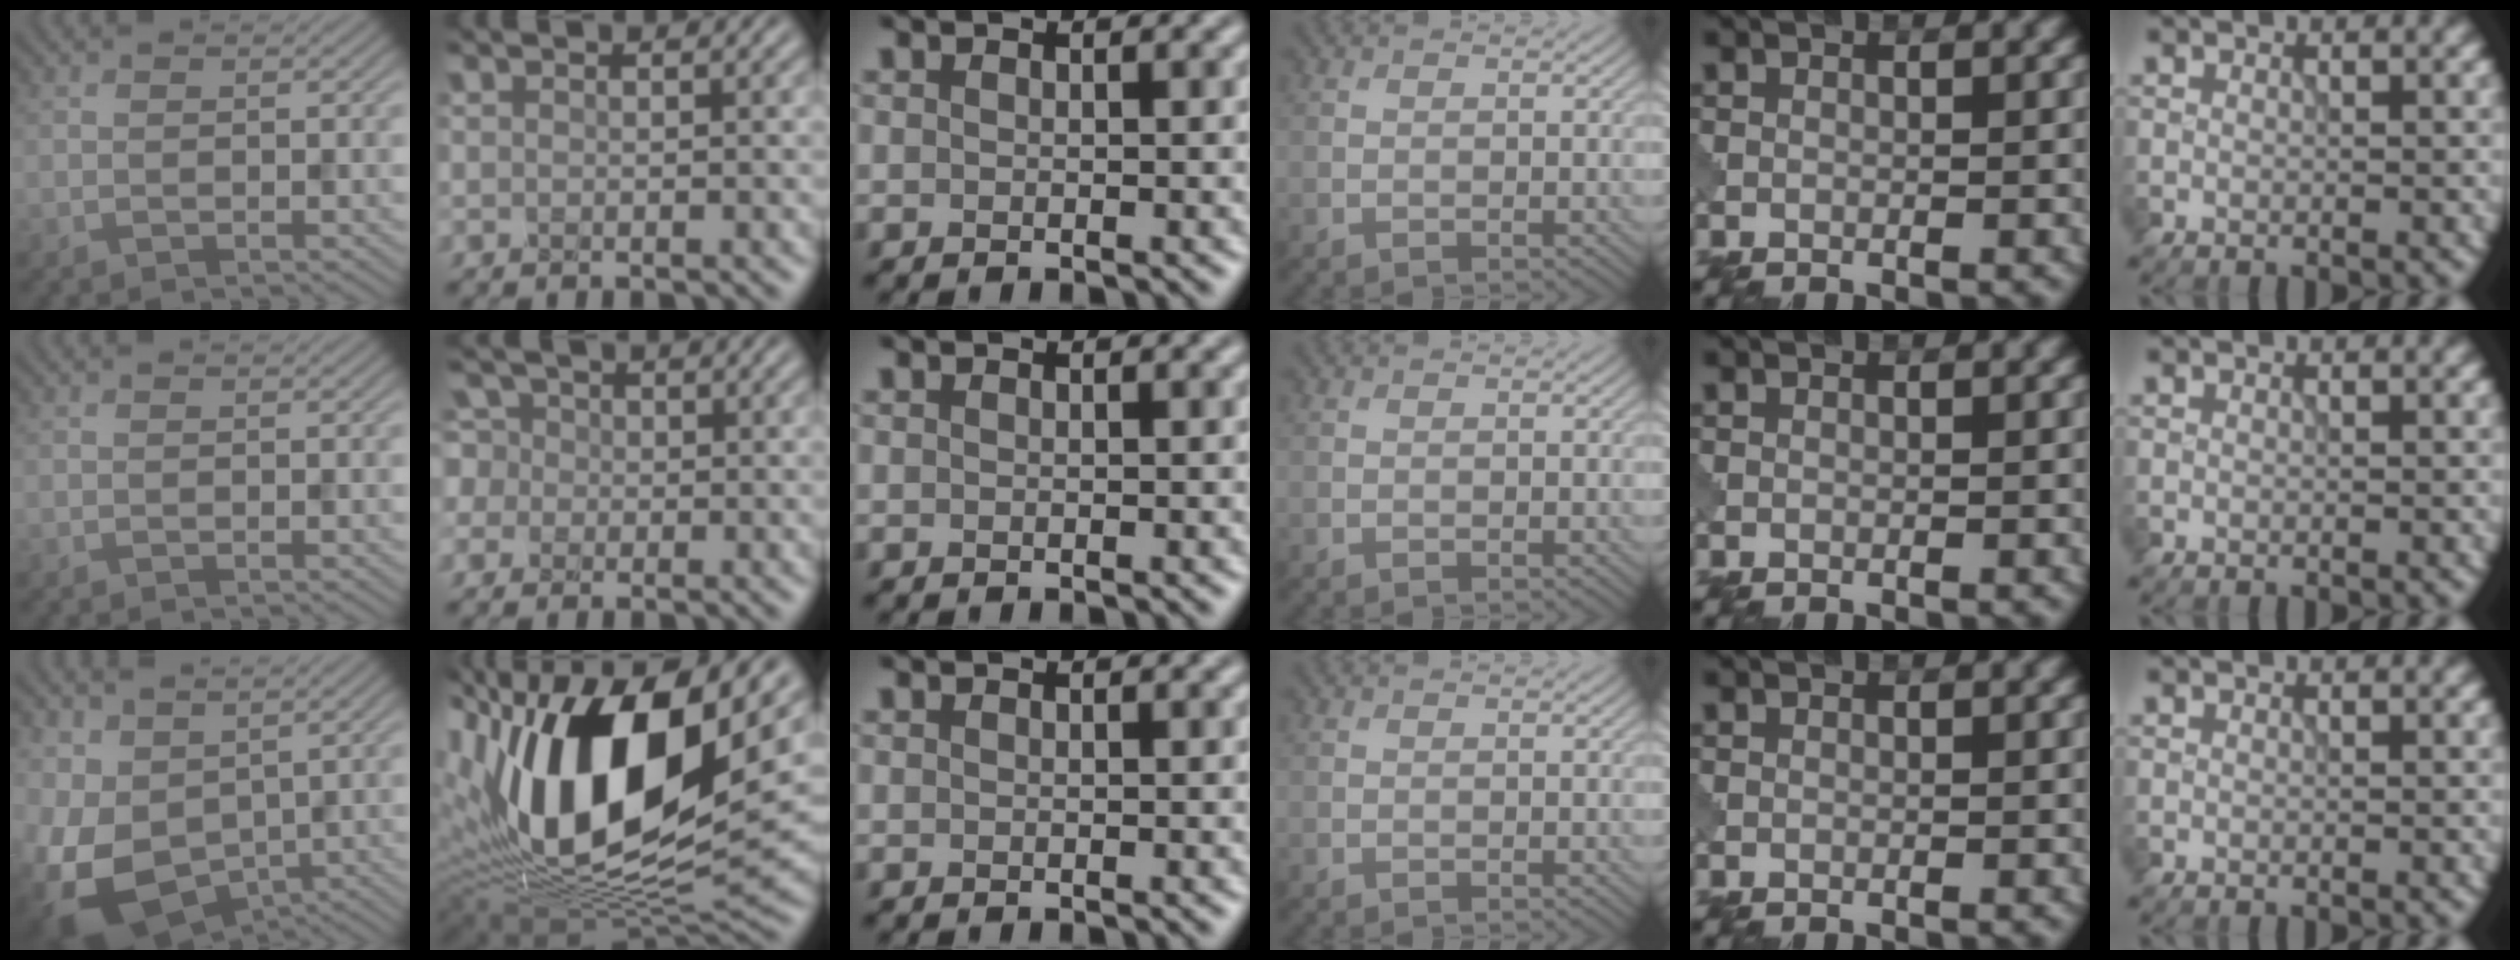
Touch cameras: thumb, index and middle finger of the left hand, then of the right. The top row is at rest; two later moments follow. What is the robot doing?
{"motion": "squeeze", "object": "foam earplug"}